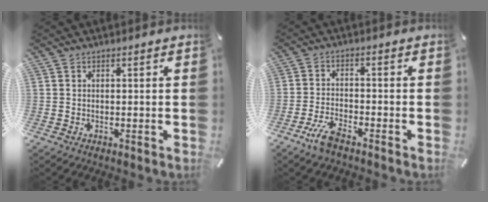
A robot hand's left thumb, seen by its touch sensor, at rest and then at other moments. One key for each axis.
{"total": 5.5, "fx": -4.0, "fy": 1.4, "fz": 3.5, "tx": -0.086, "ty": 0.005, "tz": -0.076}